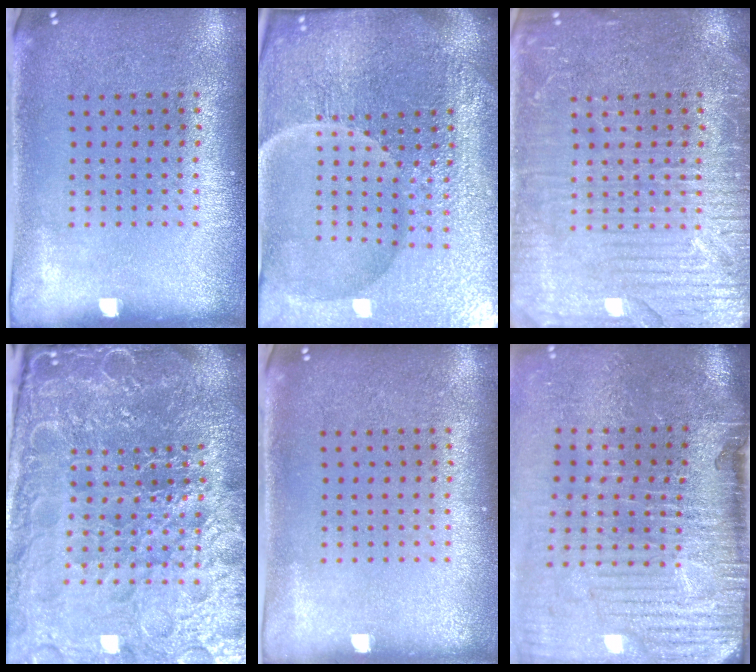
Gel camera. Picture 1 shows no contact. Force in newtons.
{"total": 6.0, "press": 5.5, "slide": 2.3}
{"total": 6.2, "press": 6.1, "slide": 0.8}
{"total": 6.8, "press": 6.0, "slide": 3.2}
{"total": 0.0}
{"total": 5.4, "press": 4.4, "slide": 3.1}